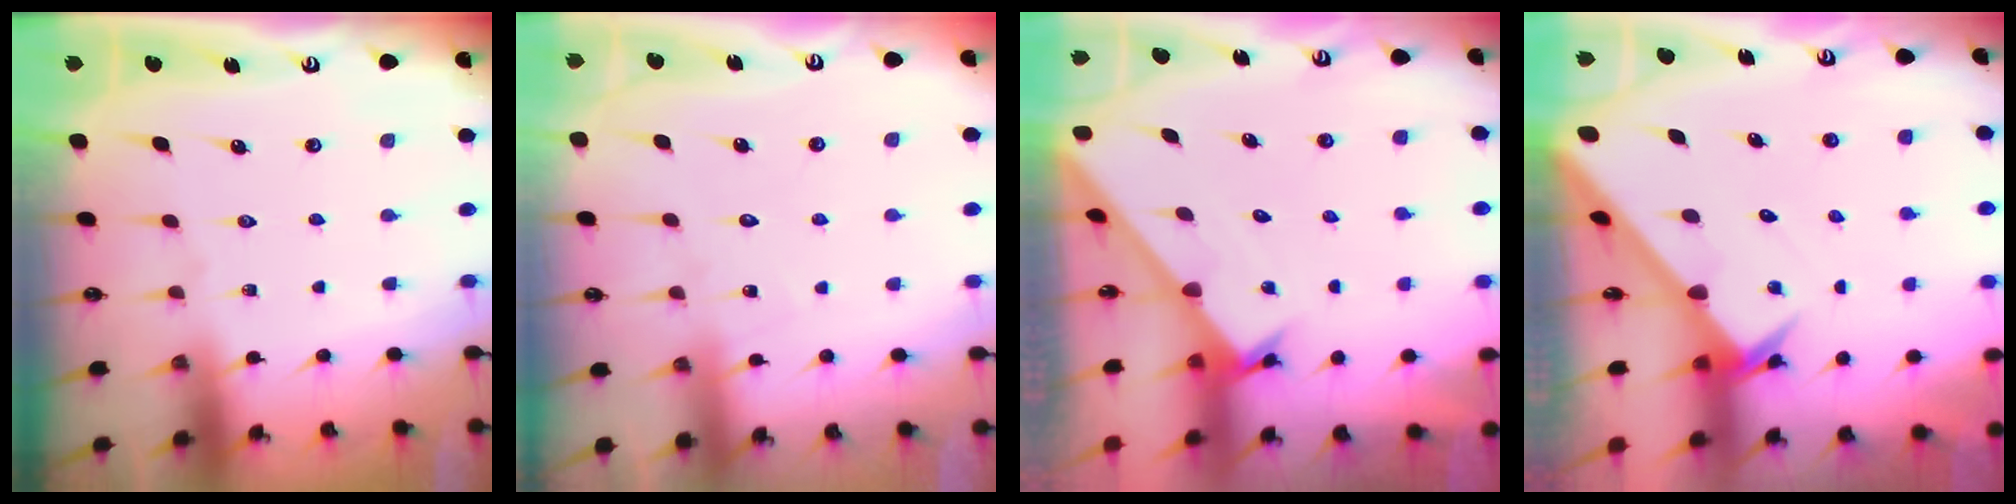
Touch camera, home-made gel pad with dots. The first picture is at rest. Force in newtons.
{"total": 5.6, "press": 5.5, "slide": 0.4}
{"total": 1.7, "press": 1.7, "slide": 0.1}
{"total": 3.0, "press": 3.0, "slide": 0.2}